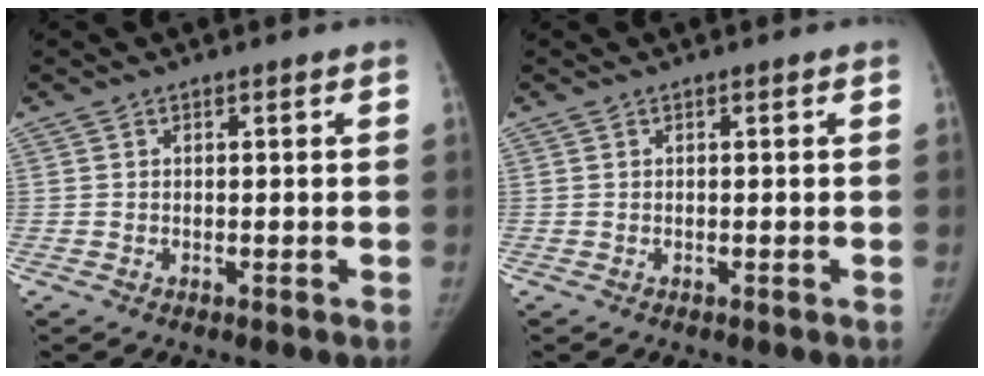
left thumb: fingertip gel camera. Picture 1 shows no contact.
{"total": 0.0}